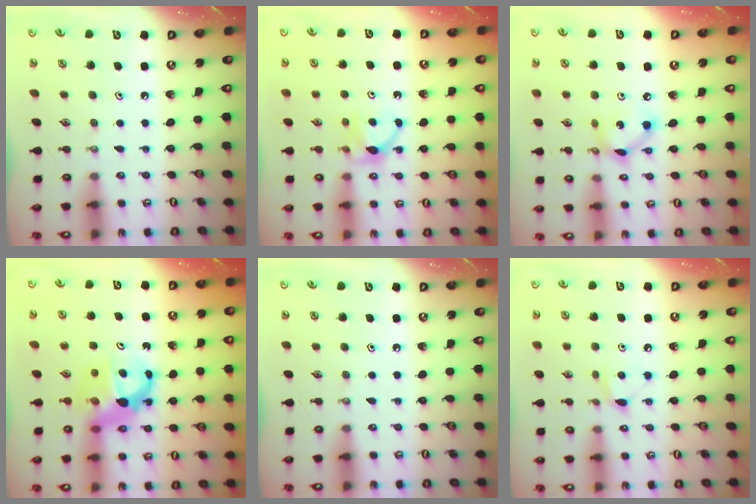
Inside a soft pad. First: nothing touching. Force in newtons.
{"total": 5.4, "press": 5.3, "slide": 0.7}
{"total": 8.0, "press": 8.0, "slide": 0.4}
{"total": 6.8, "press": 6.7, "slide": 0.4}
{"total": 0.0}
{"total": 6.9, "press": 6.9, "slide": 0.7}